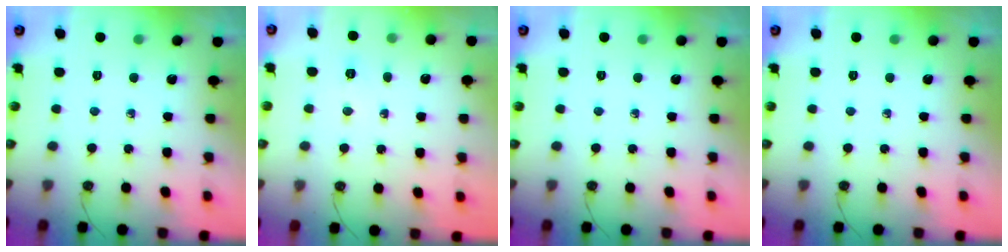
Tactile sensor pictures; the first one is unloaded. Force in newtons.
{"total": 3.9, "press": 3.6, "slide": 1.5}
{"total": 0.0}
{"total": 0.0}